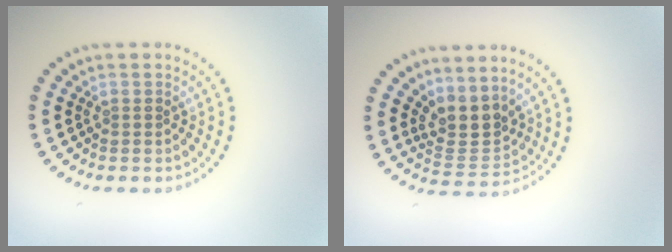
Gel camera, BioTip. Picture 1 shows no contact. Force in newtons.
{"total": 3.2, "press": 2.4, "slide": 2.1}